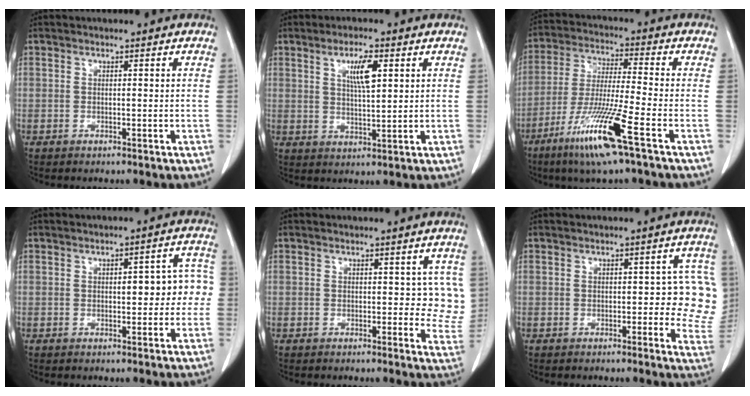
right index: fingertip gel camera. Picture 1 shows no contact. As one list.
[{"total": 5.5, "force": [2.2, 1.1, 5.0], "torque": [-0.090, 0.000, 0.040]}, {"total": 13.2, "force": [-6.9, -0.9, 11.2], "torque": [-0.227, -0.034, -0.132]}, {"total": 7.0, "force": [0.3, 3.0, 6.3], "torque": [-0.064, 0.029, 0.006]}, {"total": 4.8, "force": [1.3, 3.0, 3.4], "torque": [-0.007, -0.002, 0.011]}, {"total": 7.3, "force": [0.6, 3.5, 6.4], "torque": [-0.046, 0.012, 0.005]}]